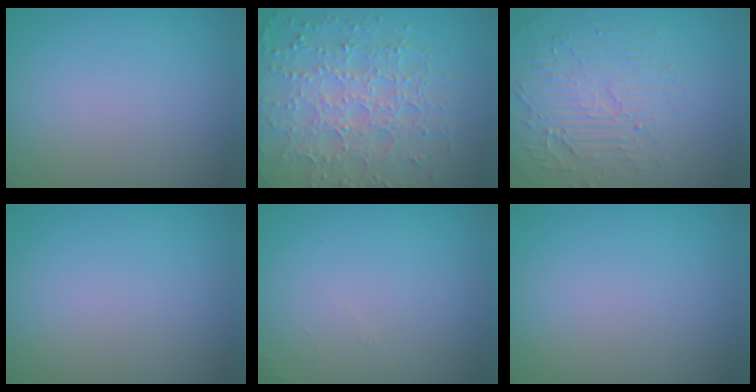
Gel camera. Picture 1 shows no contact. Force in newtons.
{"total": 7.7, "press": 5.6, "slide": 5.4}
{"total": 4.1, "press": 3.3, "slide": 2.4}
{"total": 0.0}
{"total": 1.1, "press": 1.1, "slide": 0.3}
{"total": 0.0}